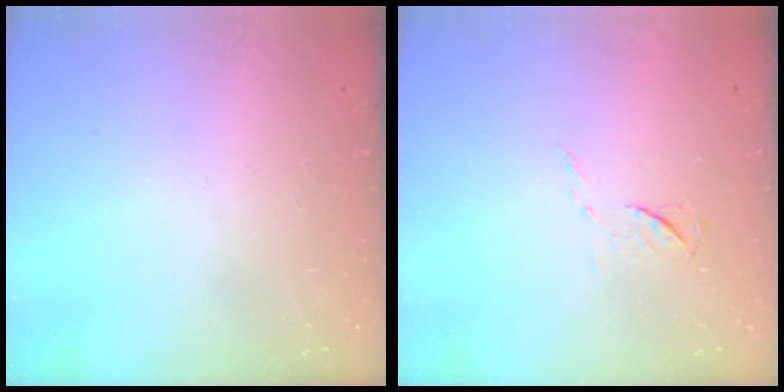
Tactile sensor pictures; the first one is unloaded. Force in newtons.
{"total": 4.9, "press": 4.9, "slide": 0.5}